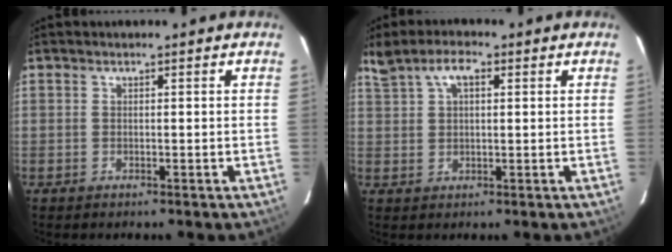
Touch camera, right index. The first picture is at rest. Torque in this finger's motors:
{"motor_torque": [0.48, 0.26, 0.29, 0.03]}